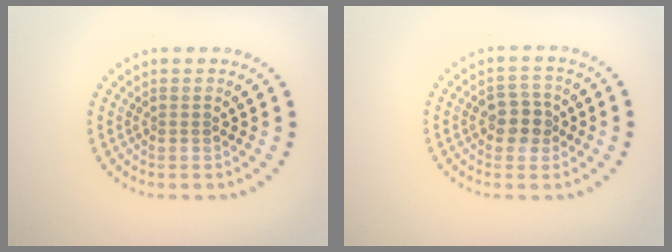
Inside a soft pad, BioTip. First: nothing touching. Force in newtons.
{"total": 2.9, "press": 2.8, "slide": 0.7}